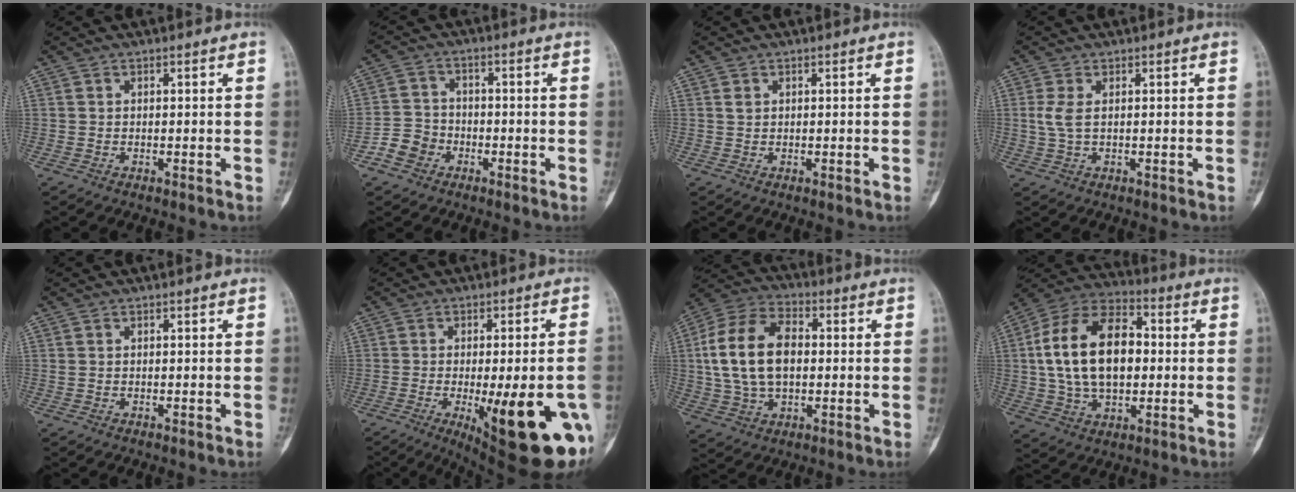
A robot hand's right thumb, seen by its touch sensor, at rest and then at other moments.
{"total": 5.2, "force": [-2.7, 4.2, 1.3], "torque": [-0.009, 0.023, -0.054]}
{"total": 1.0, "force": [0.4, 0.7, 0.5], "torque": [-0.007, 0.002, 0.009]}
{"total": 3.2, "force": [0.5, 1.3, 2.8], "torque": [-0.078, 0.002, 0.015]}
{"total": 0.0}
{"total": 21.7, "force": [-6.8, 6.2, 19.7], "torque": [-0.208, -0.011, -0.073]}
{"total": 16.3, "force": [1.2, 10.1, 12.7], "torque": [-0.238, 0.022, 0.021]}
{"total": 20.1, "force": [1.5, 12.2, 15.9], "torque": [-0.272, 0.021, 0.026]}